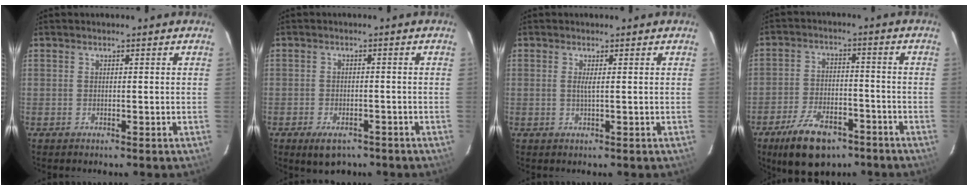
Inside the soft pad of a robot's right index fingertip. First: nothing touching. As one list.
[{"total": 5.8, "force": [-3.9, 3.0, 3.1], "torque": [-0.060, -0.007, -0.057]}, {"total": 1.1, "force": [0.2, -0.3, 1.0], "torque": [-0.021, -0.002, 0.002]}, {"total": 12.9, "force": [-8.6, 6.3, 7.3], "torque": [-0.157, -0.004, -0.140]}]